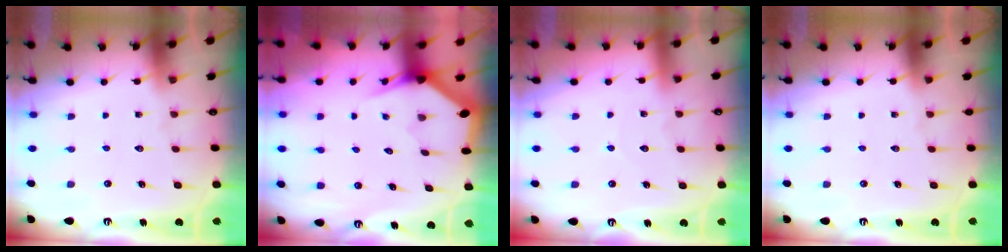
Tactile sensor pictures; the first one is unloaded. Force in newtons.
{"total": 3.0, "press": 3.0, "slide": 0.1}
{"total": 2.1, "press": 2.1, "slide": 0.2}
{"total": 0.0}